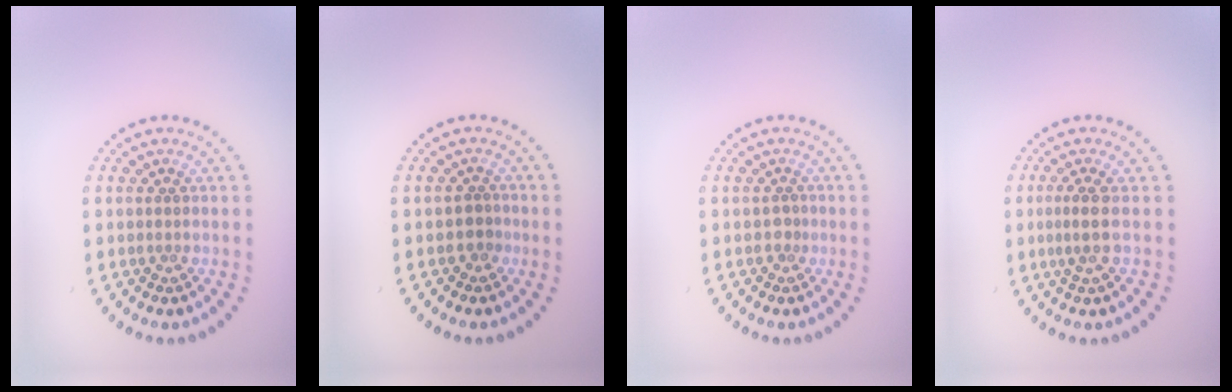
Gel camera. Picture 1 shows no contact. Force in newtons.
{"total": 1.3, "press": 1.1, "slide": 0.8}
{"total": 0.9, "press": 0.6, "slide": 0.7}
{"total": 2.1, "press": 1.5, "slide": 1.4}